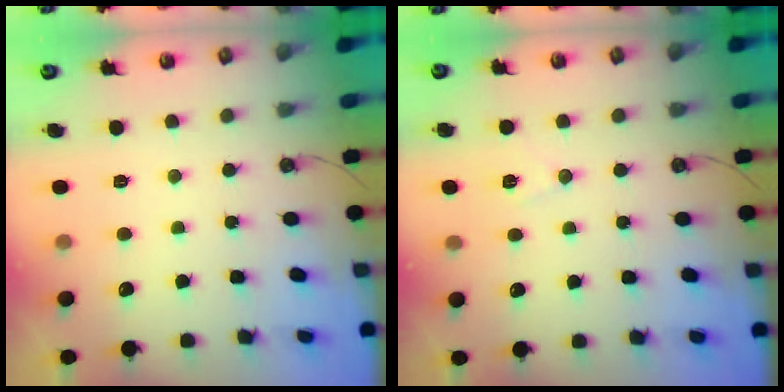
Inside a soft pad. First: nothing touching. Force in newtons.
{"total": 7.3, "press": 6.5, "slide": 3.4}